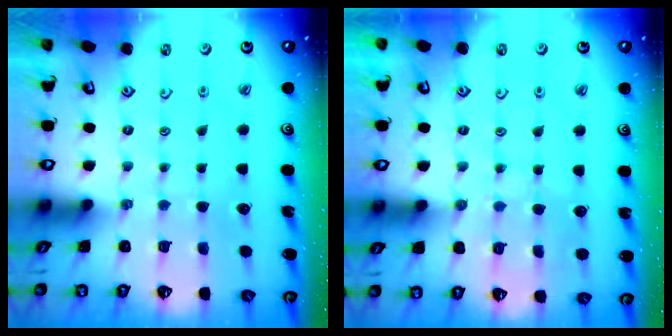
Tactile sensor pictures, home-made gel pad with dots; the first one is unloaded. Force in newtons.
{"total": 5.0, "press": 4.9, "slide": 0.7}